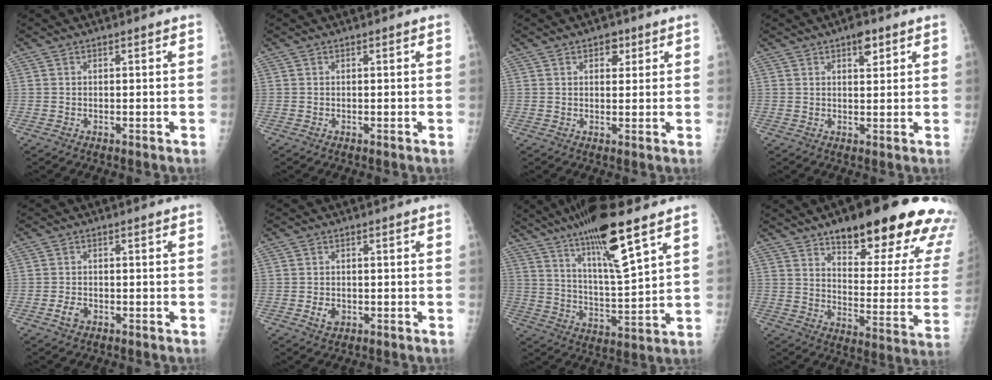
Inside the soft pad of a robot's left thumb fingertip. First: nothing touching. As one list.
[{"total": 0.0}, {"total": 3.0, "force": [1.6, 2.0, 1.6], "torque": [-0.005, -0.005, 0.021]}, {"total": 3.5, "force": [2.1, 1.5, 2.4], "torque": [-0.023, -0.010, 0.030]}, {"total": 2.2, "force": [-1.1, 1.4, 1.3], "torque": [-0.024, 0.006, -0.019]}, {"total": 2.4, "force": [-0.7, 1.8, 1.4], "torque": [-0.020, 0.002, -0.008]}, {"total": 17.1, "force": [10.5, 2.7, 13.2], "torque": [-0.222, -0.053, 0.187]}, {"total": 27.2, "force": [17.7, 8.2, 18.9], "torque": [-0.202, -0.071, 0.235]}]